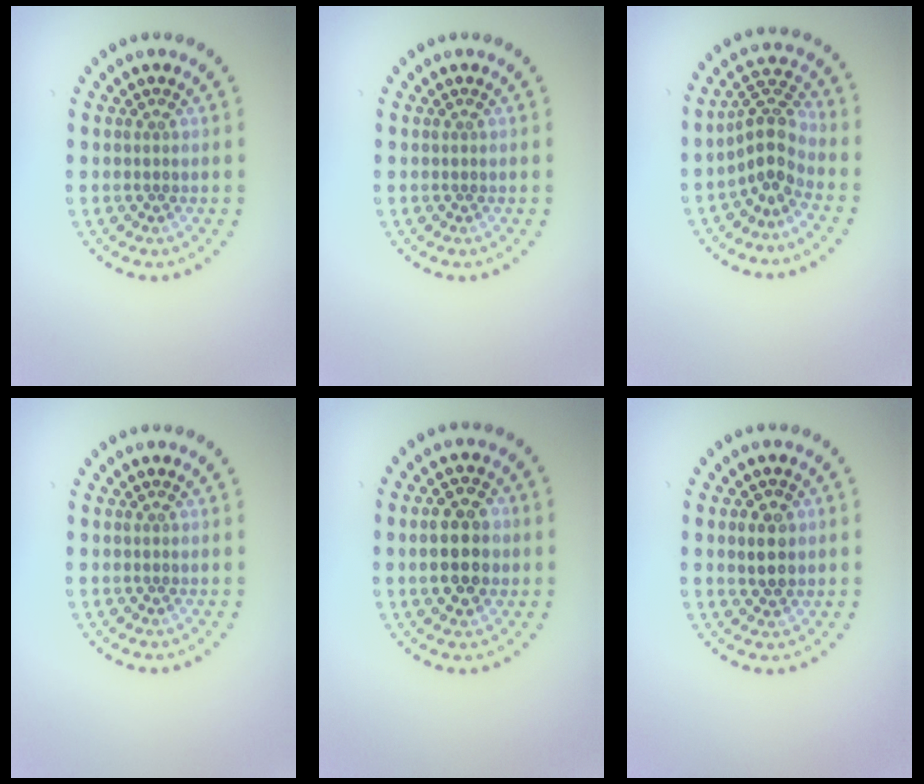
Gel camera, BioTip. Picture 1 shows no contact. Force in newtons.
{"total": 0.0}
{"total": 3.4, "press": 2.8, "slide": 1.9}
{"total": 0.0}
{"total": 5.0, "press": 5.0, "slide": 0.3}
{"total": 2.4, "press": 2.4, "slide": 0.4}